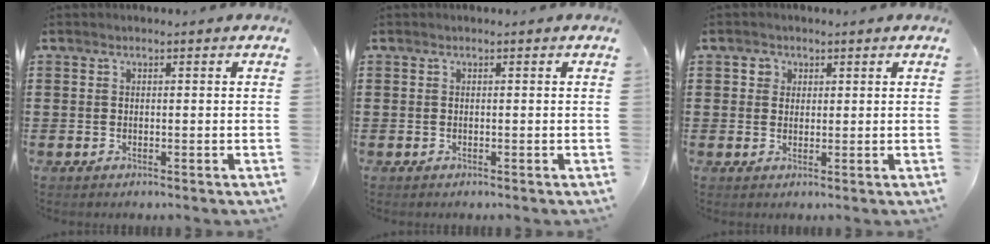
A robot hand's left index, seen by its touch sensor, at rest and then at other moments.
{"total": 0.0}
{"total": 1.9, "force": [0.8, 1.7, 0.3], "torque": [-0.004, 0.005, 0.010]}